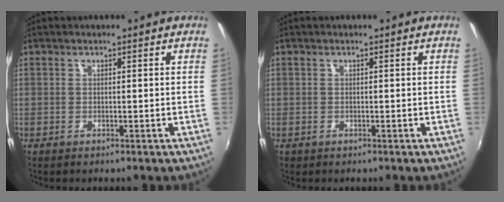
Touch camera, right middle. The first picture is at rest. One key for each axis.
{"total": 0.0}